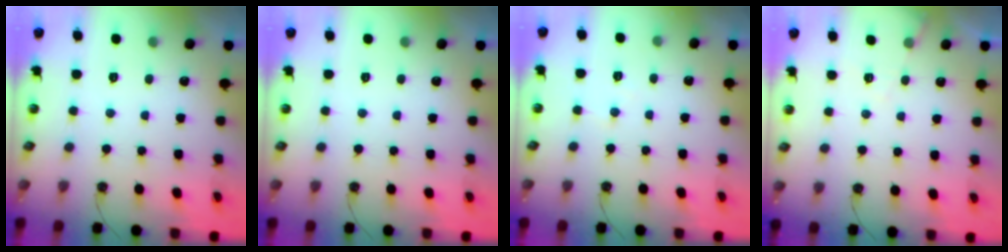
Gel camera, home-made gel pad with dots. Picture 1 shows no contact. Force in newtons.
{"total": 0.0}
{"total": 4.1, "press": 4.1, "slide": 0.6}
{"total": 4.6, "press": 4.5, "slide": 0.6}